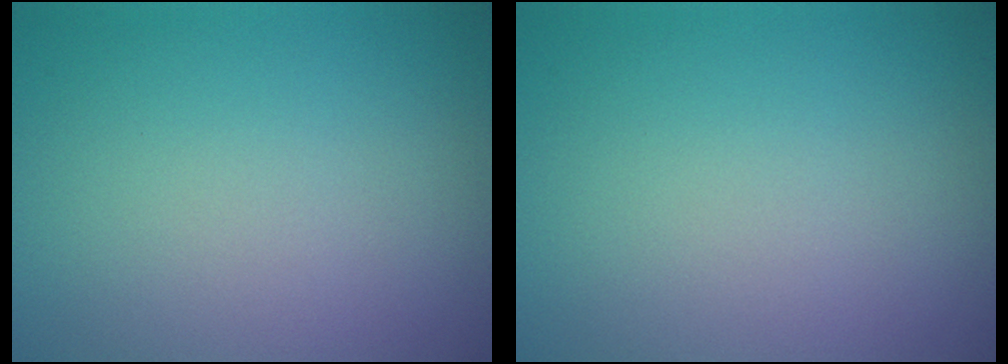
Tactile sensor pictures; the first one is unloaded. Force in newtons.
{"total": 0.0}